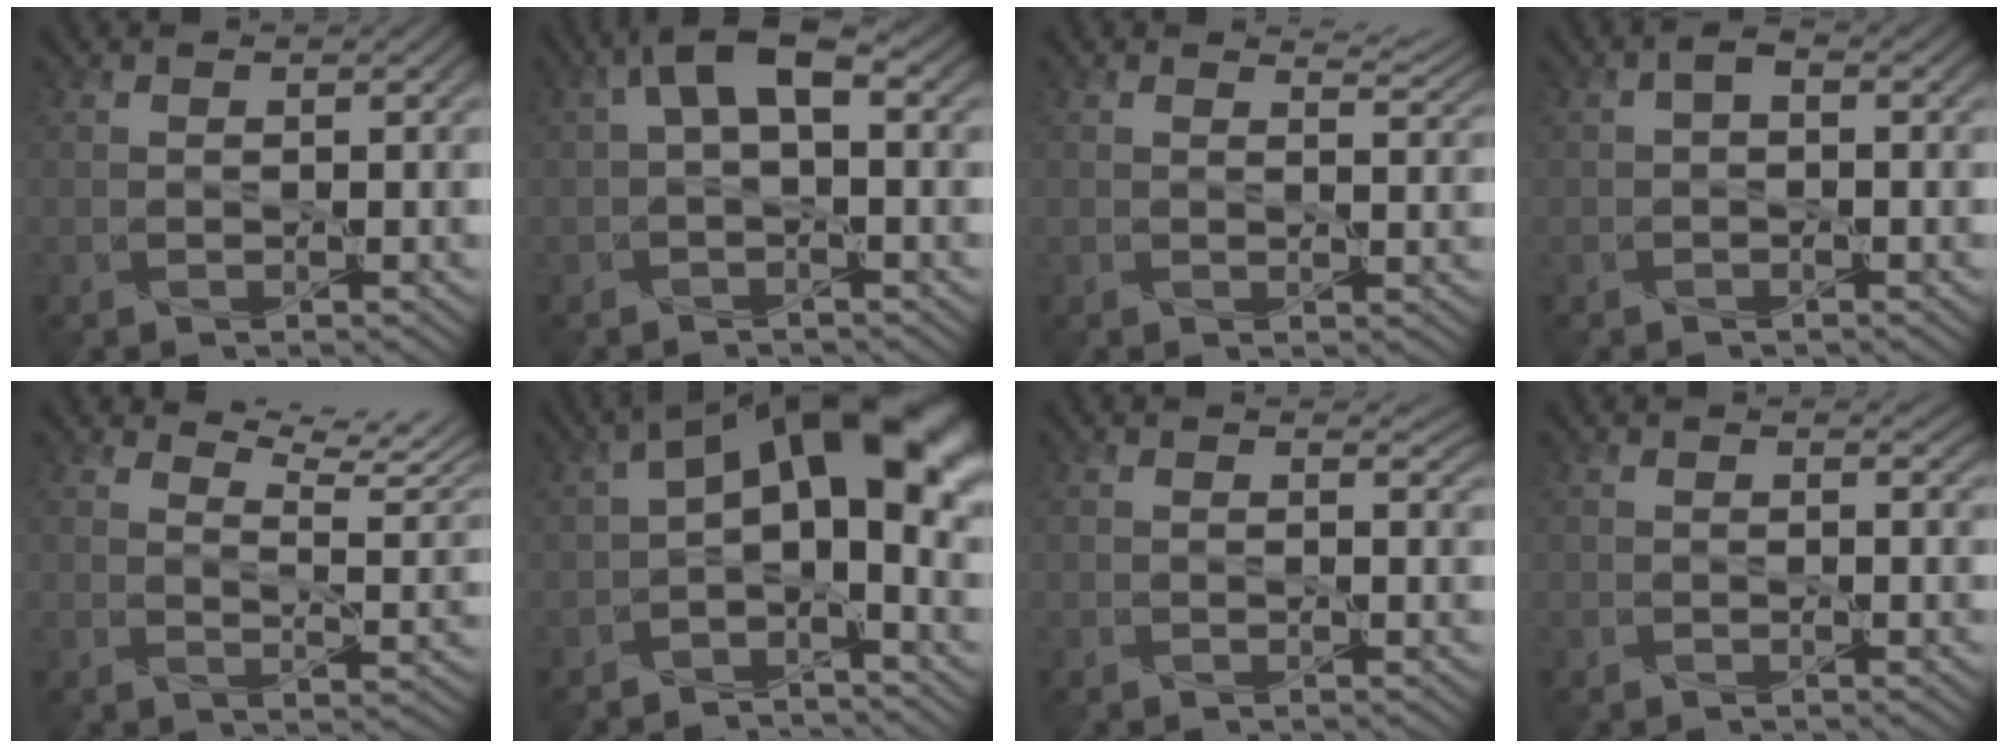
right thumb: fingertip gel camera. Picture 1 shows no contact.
{"total": 5.4, "force": [1.0, 2.5, 4.7], "torque": [-0.089, 0.014, 0.013]}
{"total": 2.7, "force": [2.2, 0.9, 1.2], "torque": [-0.020, -0.002, 0.032]}
{"total": 2.0, "force": [-0.1, 1.1, 1.6], "torque": [-0.024, 0.006, -0.006]}
{"total": 6.9, "force": [5.6, 1.6, 3.7], "torque": [-0.077, 0.003, 0.086]}
{"total": 11.8, "force": [1.0, 5.9, 10.1], "torque": [-0.157, 0.010, 0.009]}
{"total": 1.3, "force": [0.9, 0.8, 0.5], "torque": [-0.009, -0.007, 0.013]}
{"total": 0.7, "force": [0.5, 0.4, 0.3], "torque": [-0.006, -0.004, 0.009]}